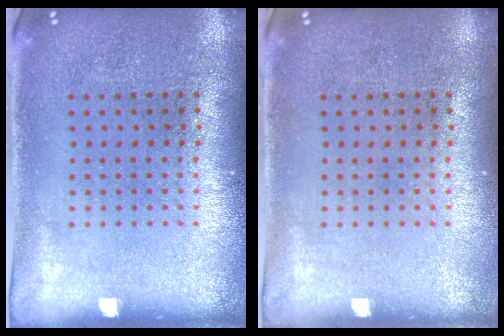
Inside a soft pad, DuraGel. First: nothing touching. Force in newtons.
{"total": 0.0}